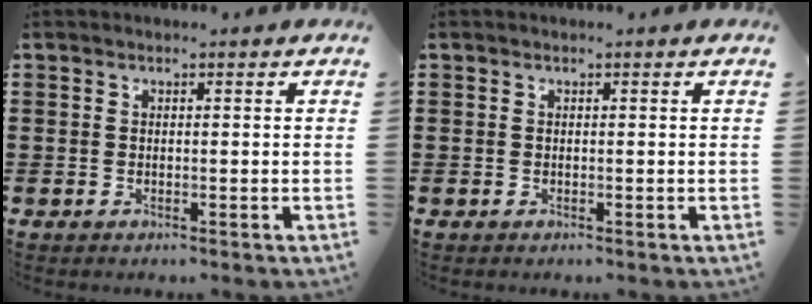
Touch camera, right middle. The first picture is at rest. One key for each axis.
{"total": 0.0}